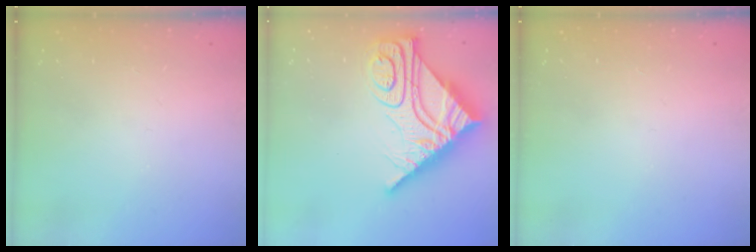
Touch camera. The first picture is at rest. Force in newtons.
{"total": 18.5, "press": 18.4, "slide": 2.0}
{"total": 0.0}